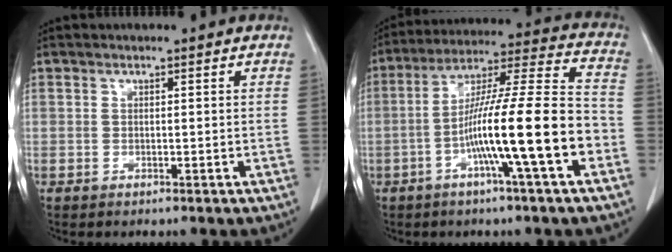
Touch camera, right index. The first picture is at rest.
{"total": 16.9, "force": [-5.4, -0.1, 16.0], "torque": [-0.271, 0.008, -0.097]}